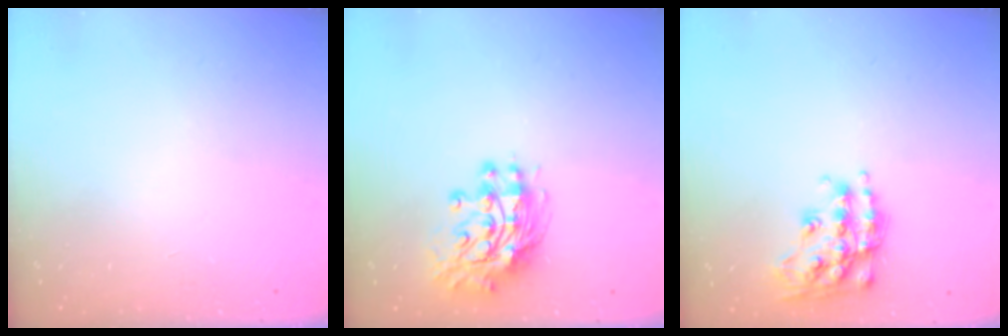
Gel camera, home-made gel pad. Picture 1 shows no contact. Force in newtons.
{"total": 12.5, "press": 12.4, "slide": 1.0}
{"total": 16.6, "press": 16.5, "slide": 1.0}